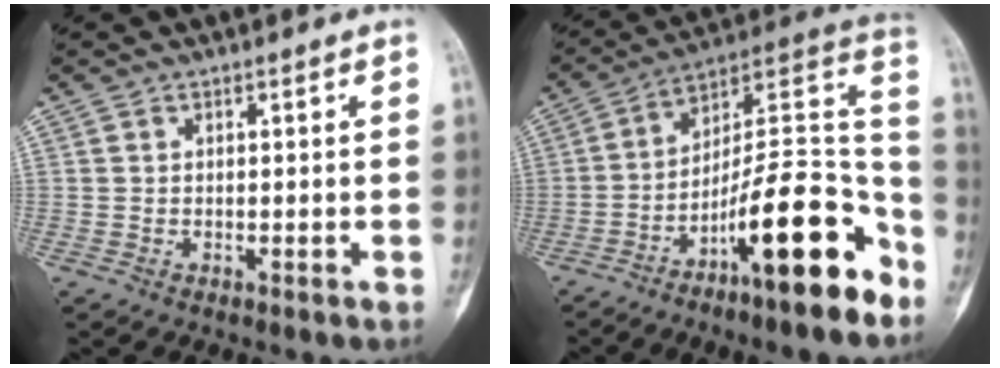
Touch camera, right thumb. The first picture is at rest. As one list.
[{"total": 20.3, "force": [-11.0, 4.7, 16.4], "torque": [-0.246, 0.088, -0.180]}]